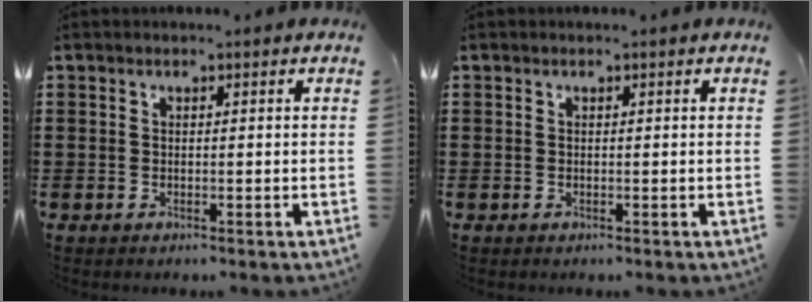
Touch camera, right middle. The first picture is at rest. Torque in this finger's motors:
{"motor_torque": [-0.16, 0.00, 0.08, -0.01]}